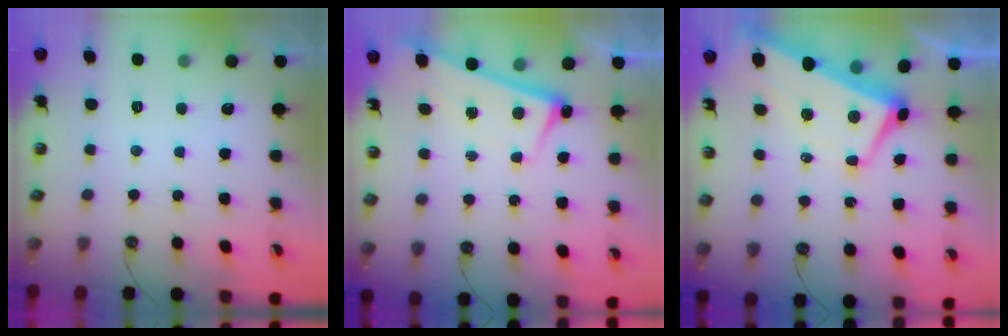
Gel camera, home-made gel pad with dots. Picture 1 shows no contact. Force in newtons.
{"total": 2.8, "press": 2.8, "slide": 0.5}
{"total": 1.7, "press": 1.1, "slide": 1.3}